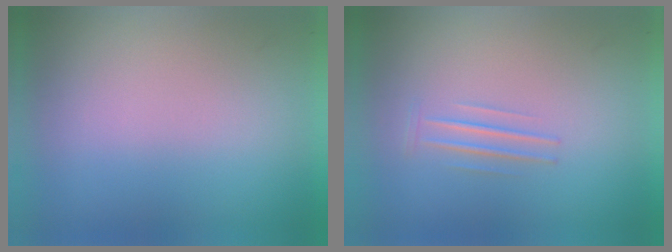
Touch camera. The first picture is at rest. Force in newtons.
{"total": 1.1}